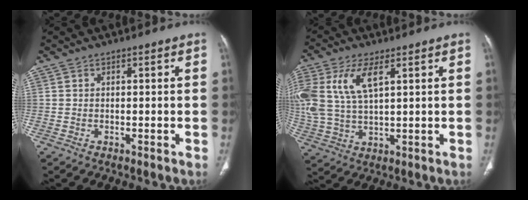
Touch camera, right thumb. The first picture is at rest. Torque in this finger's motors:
{"motor_torque": [1.22, 1.42, 1.59, 0.30, 0.50]}